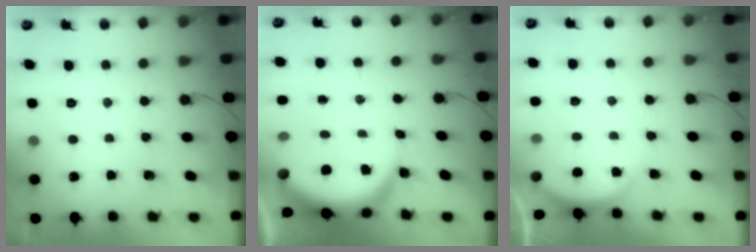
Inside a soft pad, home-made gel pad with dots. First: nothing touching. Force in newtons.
{"total": 7.4, "press": 7.3, "slide": 1.0}
{"total": 2.8, "press": 2.8, "slide": 0.4}